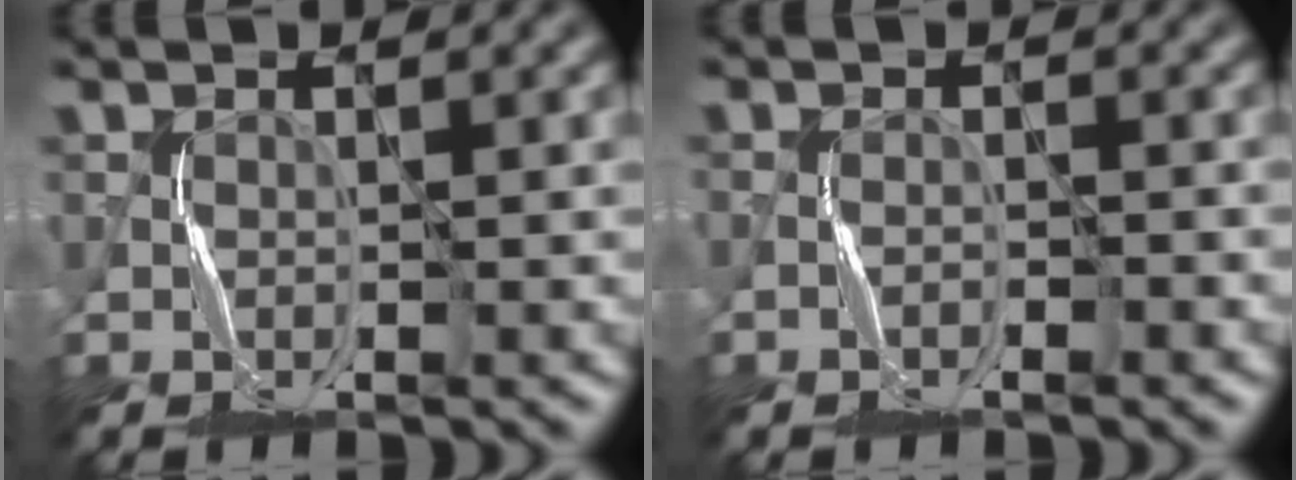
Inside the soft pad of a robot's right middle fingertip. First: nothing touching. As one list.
[{"total": 1.4, "force": [-1.2, 0.2, 0.7], "torque": [-0.008, 0.007, -0.026]}]